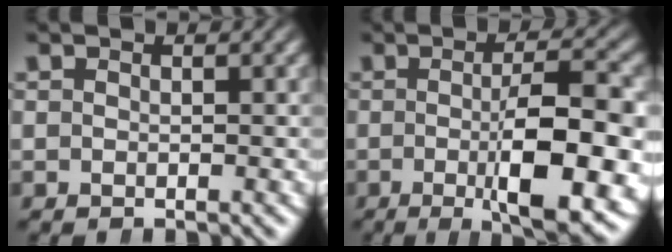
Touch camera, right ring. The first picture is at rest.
{"total": 9.5, "force": [-1.5, 1.5, 9.3], "torque": [-0.122, -0.002, -0.014]}